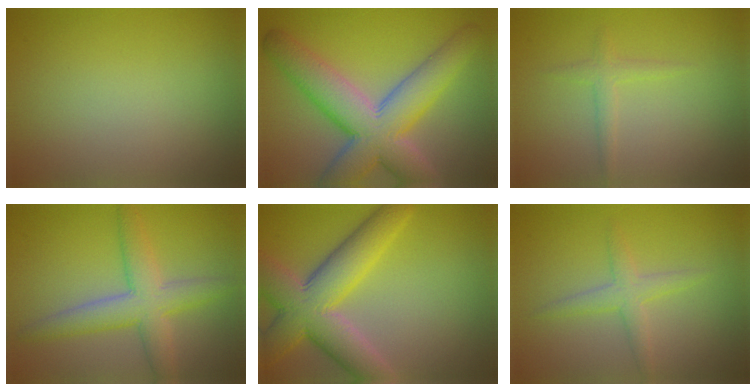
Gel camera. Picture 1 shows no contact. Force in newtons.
{"total": 10.2, "press": 10.2, "slide": 0.7}
{"total": 1.4, "press": 1.4, "slide": 0.1}
{"total": 5.4, "press": 5.4, "slide": 0.3}
{"total": 8.7, "press": 8.7, "slide": 0.5}
{"total": 2.3, "press": 2.3, "slide": 0.1}